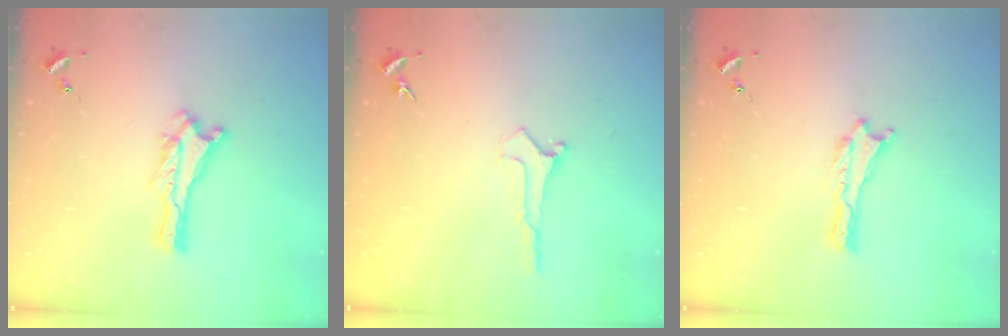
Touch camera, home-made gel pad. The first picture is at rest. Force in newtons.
{"total": 0.0}
{"total": 0.0}